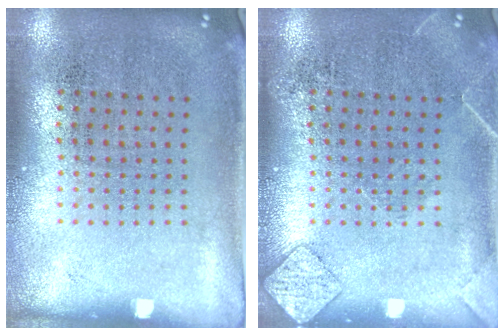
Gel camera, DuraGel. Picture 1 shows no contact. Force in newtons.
{"total": 1.8, "press": 1.8, "slide": 0.1}